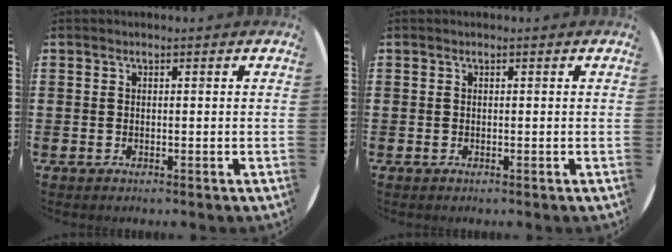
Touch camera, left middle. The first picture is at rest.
{"total": 0.0}